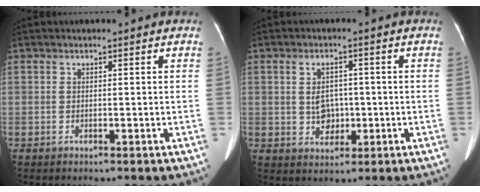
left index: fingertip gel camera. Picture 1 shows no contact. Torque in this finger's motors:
{"motor_torque": [0.14, 0.11, 0.01, -0.01]}